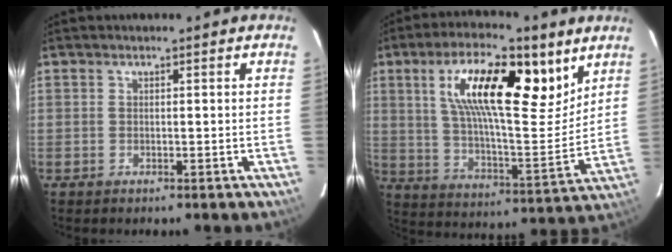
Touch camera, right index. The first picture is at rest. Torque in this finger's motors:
{"motor_torque": [1.53, 0.61, 1.05, 0.21]}